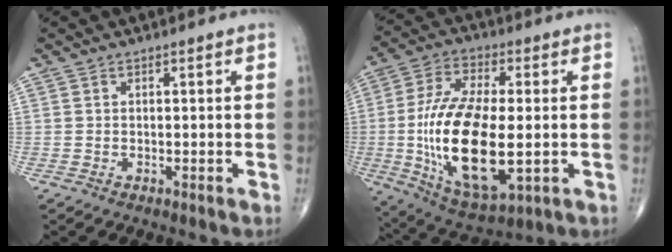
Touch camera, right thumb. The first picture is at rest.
{"total": 21.7, "force": [-2.3, 9.5, 19.4], "torque": [-0.382, -0.007, -0.027]}